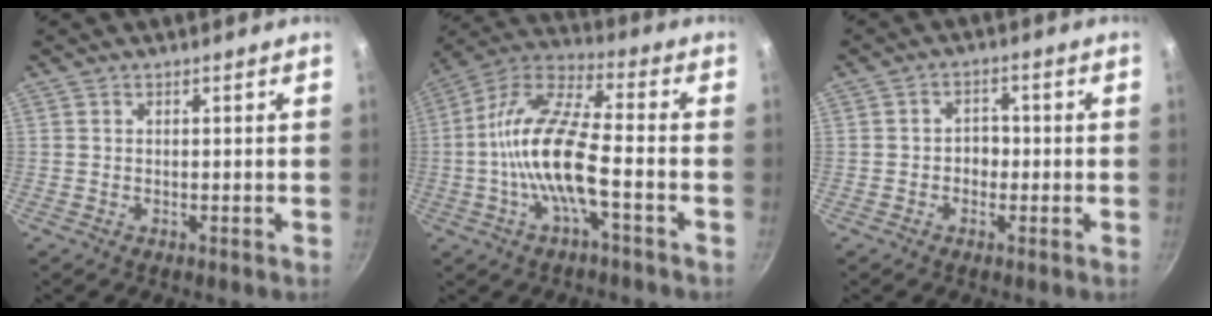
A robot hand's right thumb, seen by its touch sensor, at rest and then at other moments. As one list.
[{"total": 14.7, "force": [-3.4, 4.5, 13.6], "torque": [-0.267, 0.038, -0.083]}, {"total": 3.3, "force": [-0.8, 2.7, 1.7], "torque": [0.001, 0.011, -0.015]}]